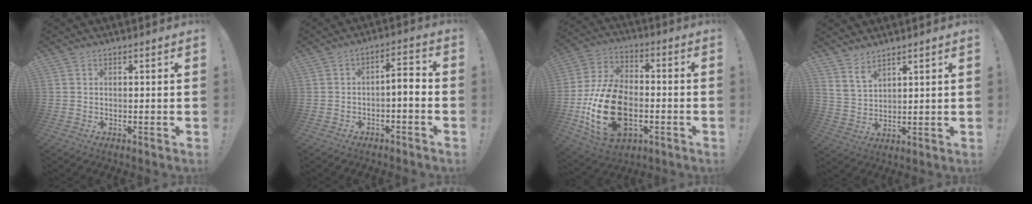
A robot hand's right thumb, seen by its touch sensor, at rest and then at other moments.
{"total": 4.5, "force": [-2.0, 1.4, 3.7], "torque": [-0.055, 0.005, -0.040]}
{"total": 22.9, "force": [-6.2, 14.7, 16.4], "torque": [-0.295, 0.035, -0.093]}
{"total": 5.1, "force": [4.6, 1.7, 1.5], "torque": [-0.026, -0.032, 0.085]}